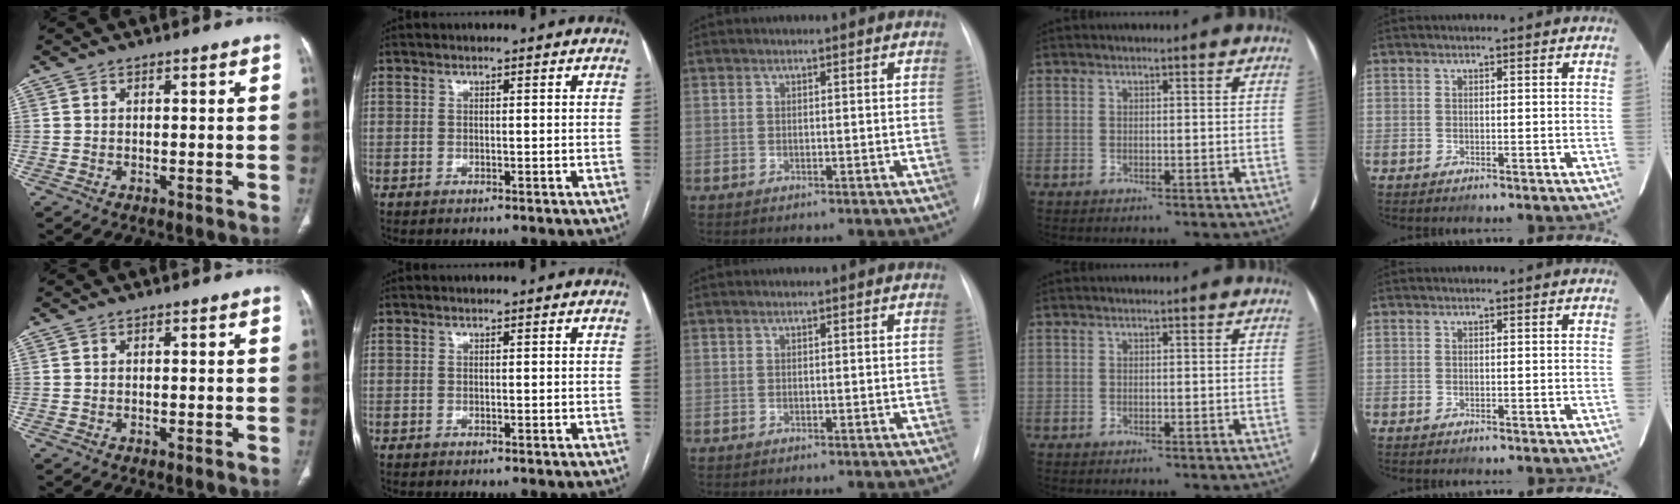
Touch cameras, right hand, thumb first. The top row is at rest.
{}